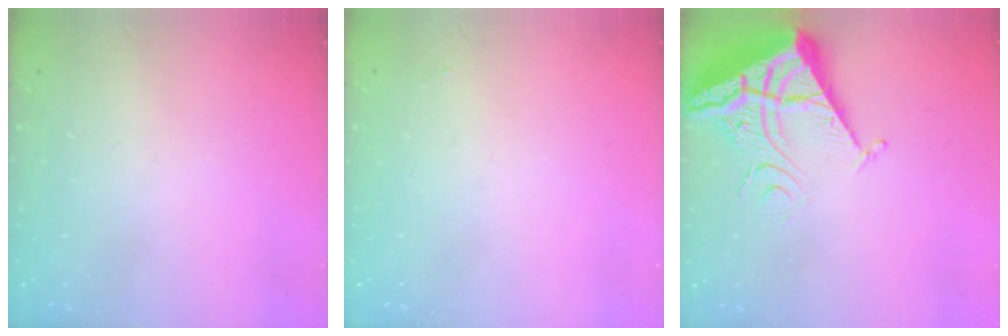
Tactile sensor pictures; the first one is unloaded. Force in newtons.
{"total": 1.9, "press": 1.9, "slide": 0.3}
{"total": 9.6, "press": 9.5, "slide": 1.1}